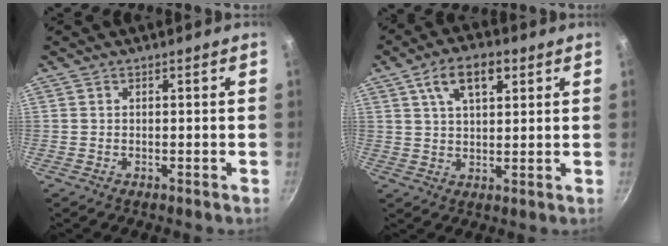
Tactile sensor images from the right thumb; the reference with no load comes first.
{"total": 9.2, "force": [4.0, 4.7, 6.7], "torque": [-0.100, 0.000, 0.066]}